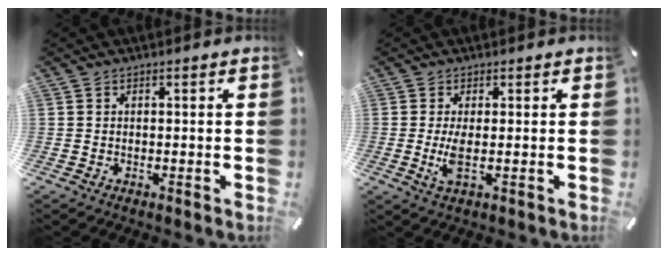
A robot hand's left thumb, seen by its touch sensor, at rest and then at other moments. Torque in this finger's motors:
{"motor_torque": [1.22, 1.82, 0.85, -0.04, 0.09]}